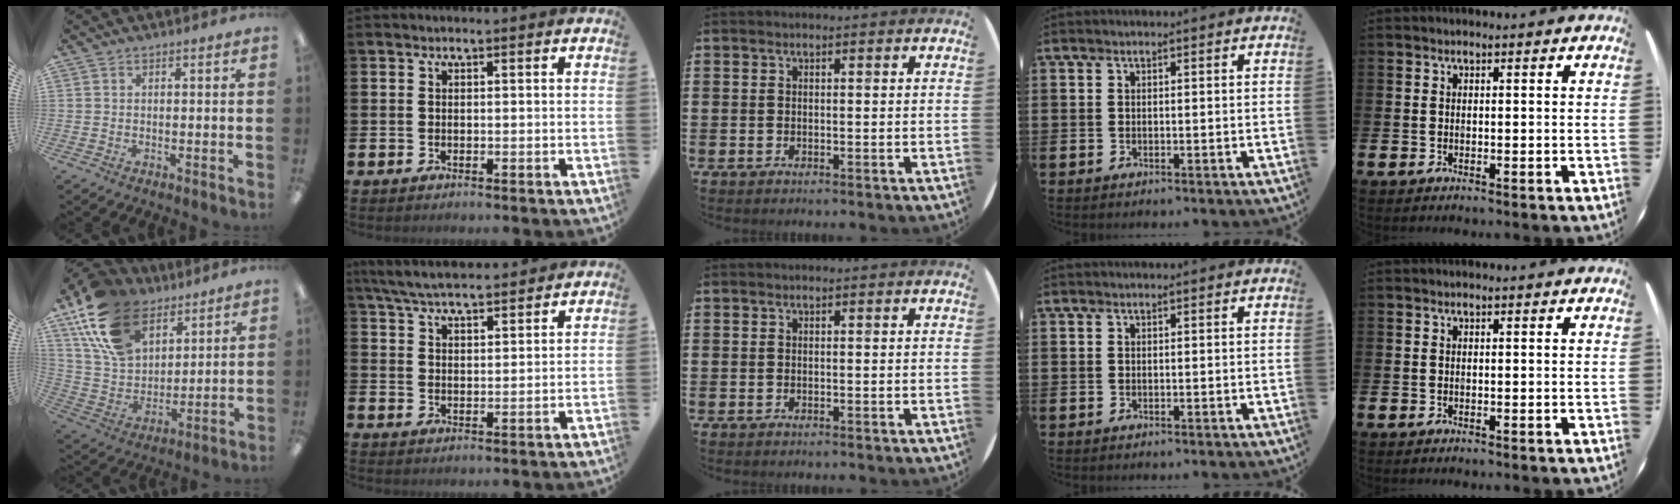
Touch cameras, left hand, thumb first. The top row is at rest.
{"thumb": {"total": 19.3, "force": [12.1, 11.5, 9.8], "torque": [-0.218, -0.040, 0.230]}, "index": {"total": 6.1, "force": [5.9, 0.6, 1.4], "torque": [-0.052, -0.025, 0.108]}}